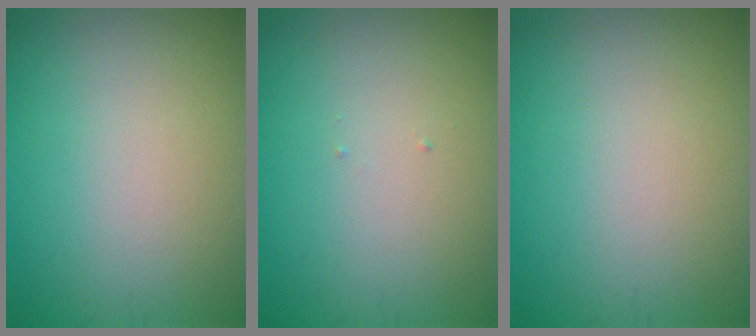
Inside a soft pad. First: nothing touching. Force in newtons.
{"total": 0.0}
{"total": 0.0}